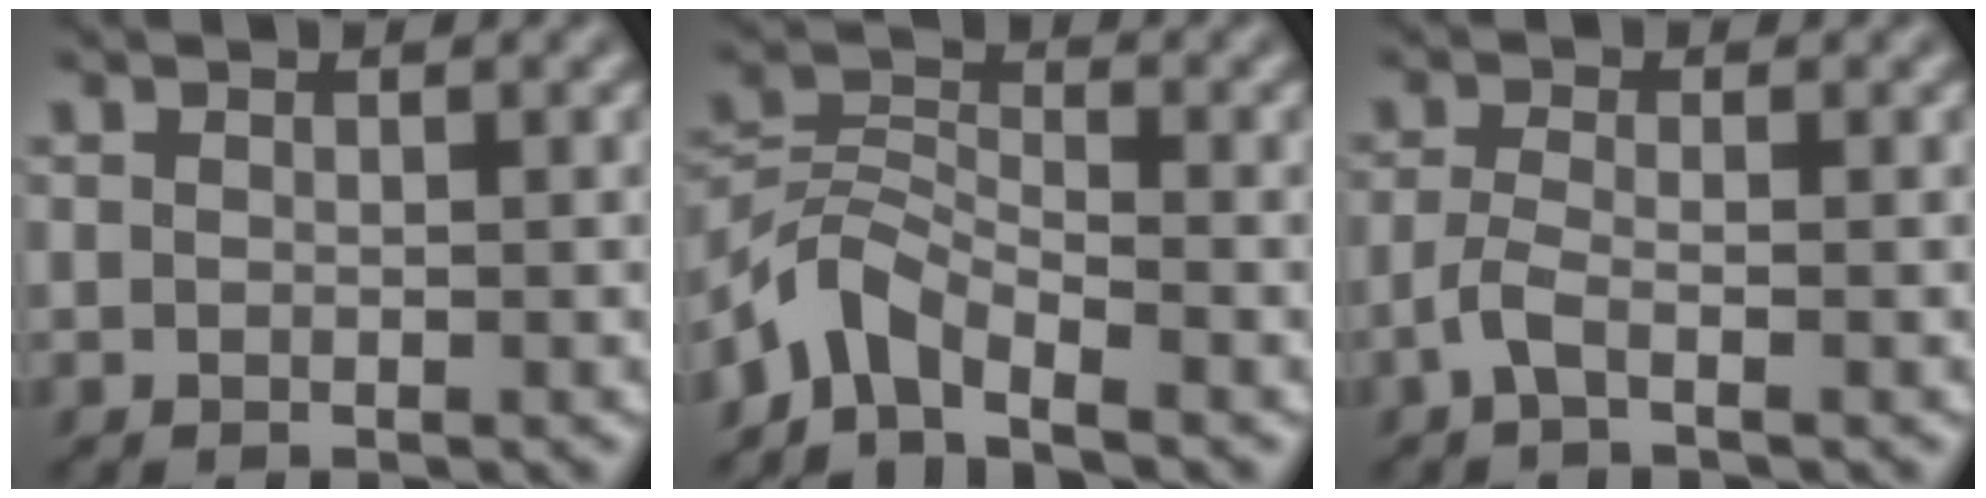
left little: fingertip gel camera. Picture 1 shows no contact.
{"total": 3.9, "force": [-3.3, 1.5, 1.5], "torque": [-0.025, 0.006, -0.079]}
{"total": 1.8, "force": [-1.1, 0.4, 1.5], "torque": [-0.037, 0.002, -0.027]}